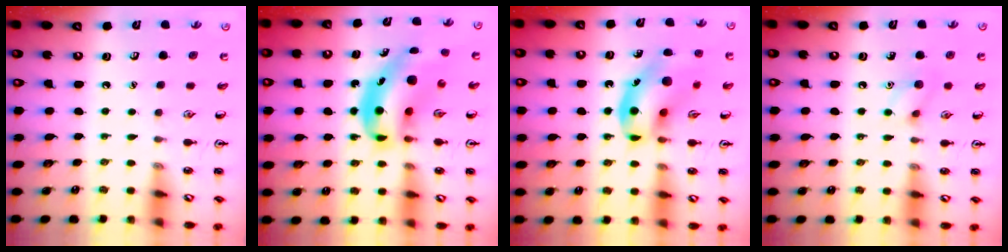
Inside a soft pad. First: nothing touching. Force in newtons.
{"total": 12.8, "press": 12.3, "slide": 3.8}
{"total": 14.0, "press": 13.7, "slide": 2.9}
{"total": 7.0, "press": 7.0, "slide": 0.8}